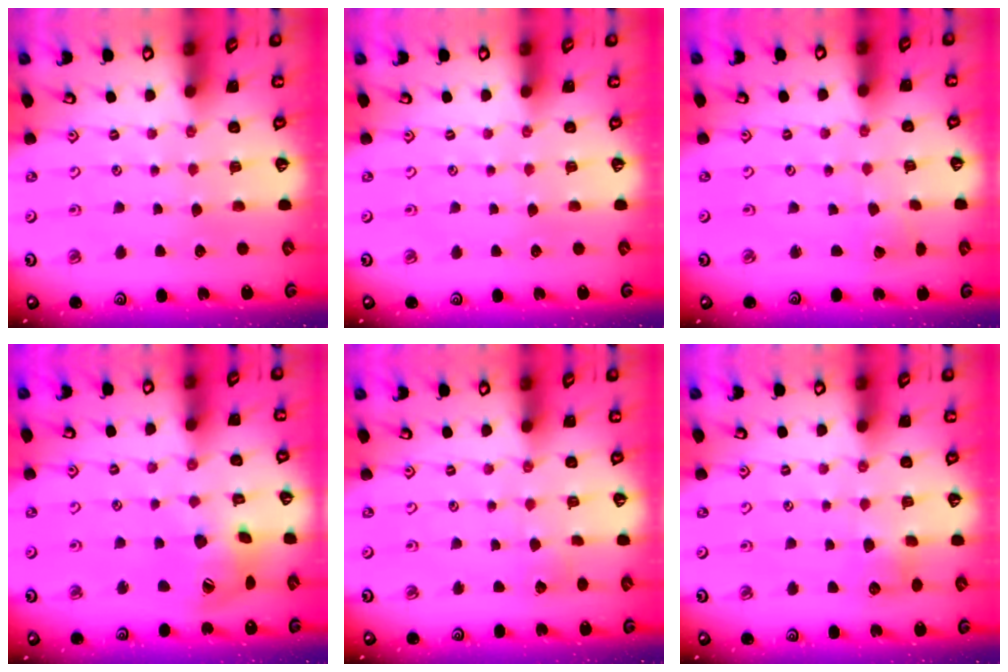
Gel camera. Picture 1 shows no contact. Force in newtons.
{"total": 0.0}
{"total": 2.1, "press": 2.1, "slide": 0.1}
{"total": 14.8, "press": 14.7, "slide": 2.1}
{"total": 2.9, "press": 2.9, "slide": 0.3}
{"total": 4.9, "press": 4.8, "slide": 0.6}